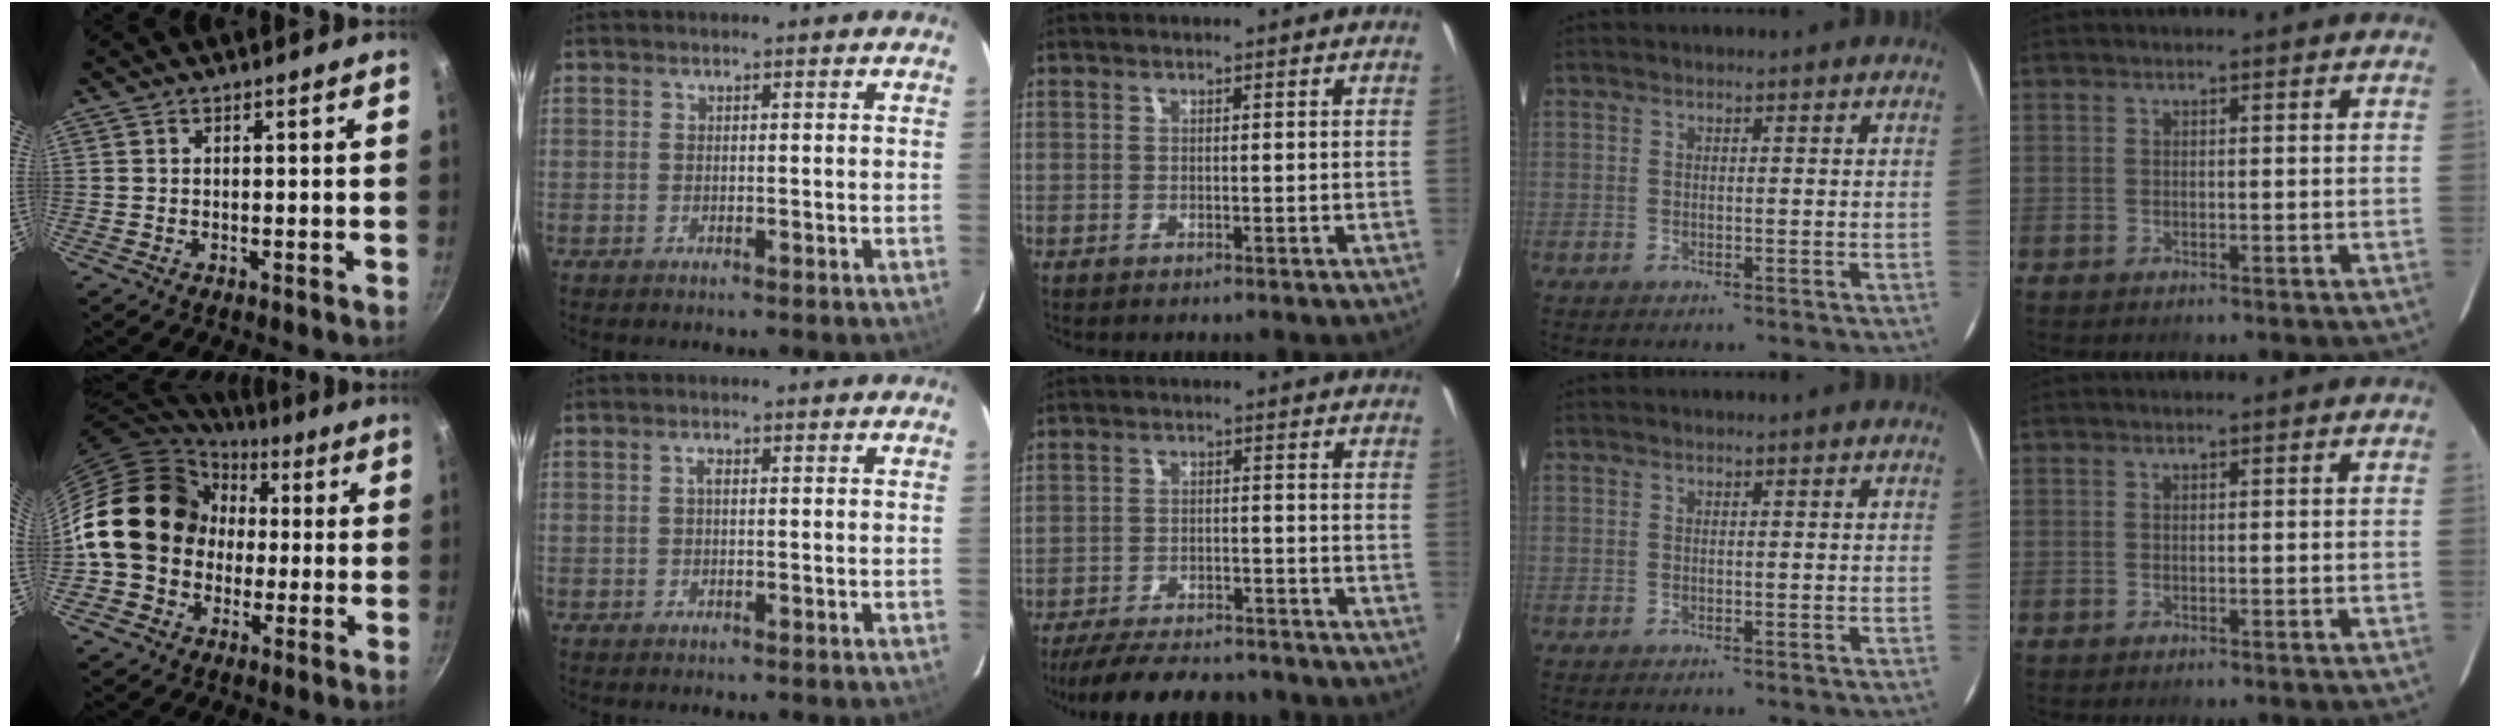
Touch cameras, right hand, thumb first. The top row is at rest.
{"thumb": {"total": 18.8, "force": [0.6, 15.8, 10.1], "torque": [-0.157, 0.051, 0.005]}, "index": {"total": 0.9, "force": [0.1, 0.4, 0.8], "torque": [-0.016, 0.005, -0.001]}, "middle": {"total": 16.9, "force": [-14.4, 4.9, 7.3], "torque": [-0.154, -0.013, -0.206]}}